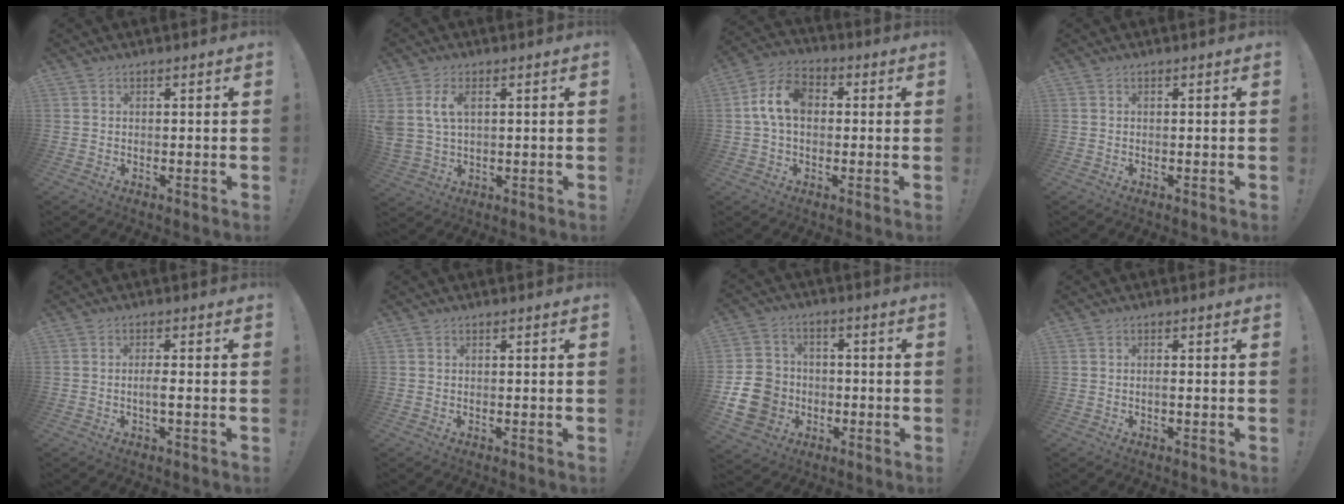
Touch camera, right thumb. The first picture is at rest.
{"total": 6.9, "force": [2.4, 4.3, 4.9], "torque": [-0.109, -0.002, 0.045]}
{"total": 10.9, "force": [1.0, 7.5, 7.8], "torque": [-0.143, 0.017, 0.023]}
{"total": 0.0}
{"total": 2.8, "force": [-0.6, 0.1, 2.7], "torque": [-0.050, -0.003, -0.013]}
{"total": 0.0}
{"total": 14.8, "force": [-3.8, 12.9, 6.2], "torque": [-0.107, 0.033, -0.063]}
{"total": 1.0, "force": [-0.5, 0.0, 0.9], "torque": [-0.017, 0.000, -0.009]}